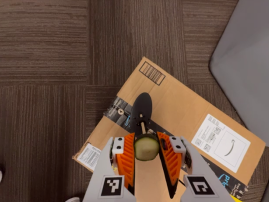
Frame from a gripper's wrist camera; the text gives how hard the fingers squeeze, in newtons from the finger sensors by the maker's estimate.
{"total": 11.0, "left": 11.9, "right": 10.0}